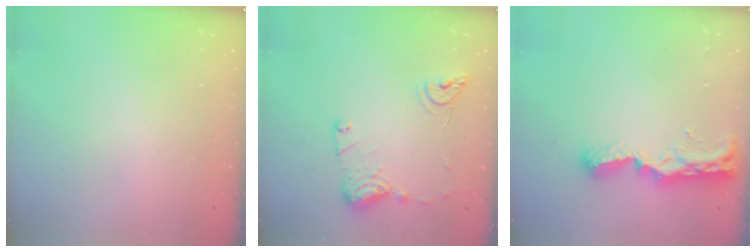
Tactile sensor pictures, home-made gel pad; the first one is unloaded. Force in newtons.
{"total": 12.2, "press": 12.2, "slide": 1.0}
{"total": 9.4, "press": 9.3, "slide": 1.2}